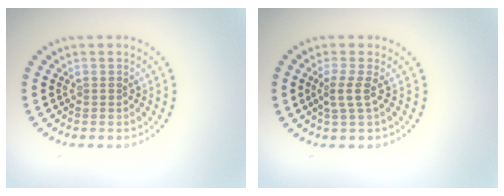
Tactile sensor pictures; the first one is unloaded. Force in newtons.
{"total": 1.9, "press": 1.4, "slide": 1.3}